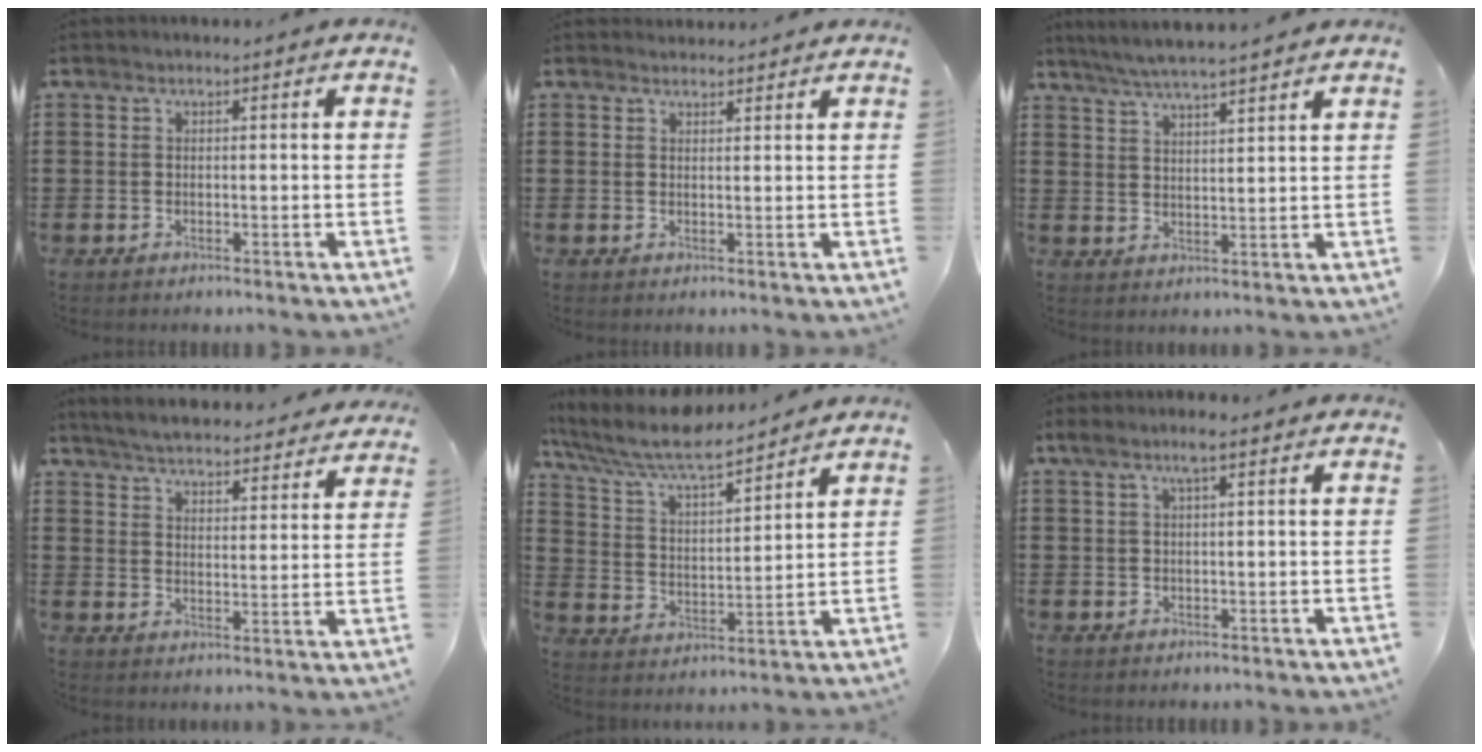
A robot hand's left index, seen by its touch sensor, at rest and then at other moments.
{"total": 1.6, "force": [1.6, 0.4, 0.0], "torque": [-0.004, 0.003, 0.031]}
{"total": 4.6, "force": [4.2, -0.2, 1.7], "torque": [-0.046, -0.017, 0.074]}
{"total": 4.9, "force": [4.9, -0.2, 0.7], "torque": [-0.038, -0.035, 0.081]}
{"total": 8.5, "force": [7.6, 1.4, 3.7], "torque": [-0.104, -0.039, 0.128]}
{"total": 3.1, "force": [1.4, 0.5, 2.7], "torque": [-0.055, 0.004, 0.023]}